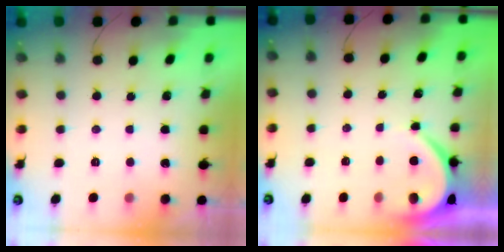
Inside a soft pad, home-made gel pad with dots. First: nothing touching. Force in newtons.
{"total": 3.9, "press": 3.9, "slide": 0.6}